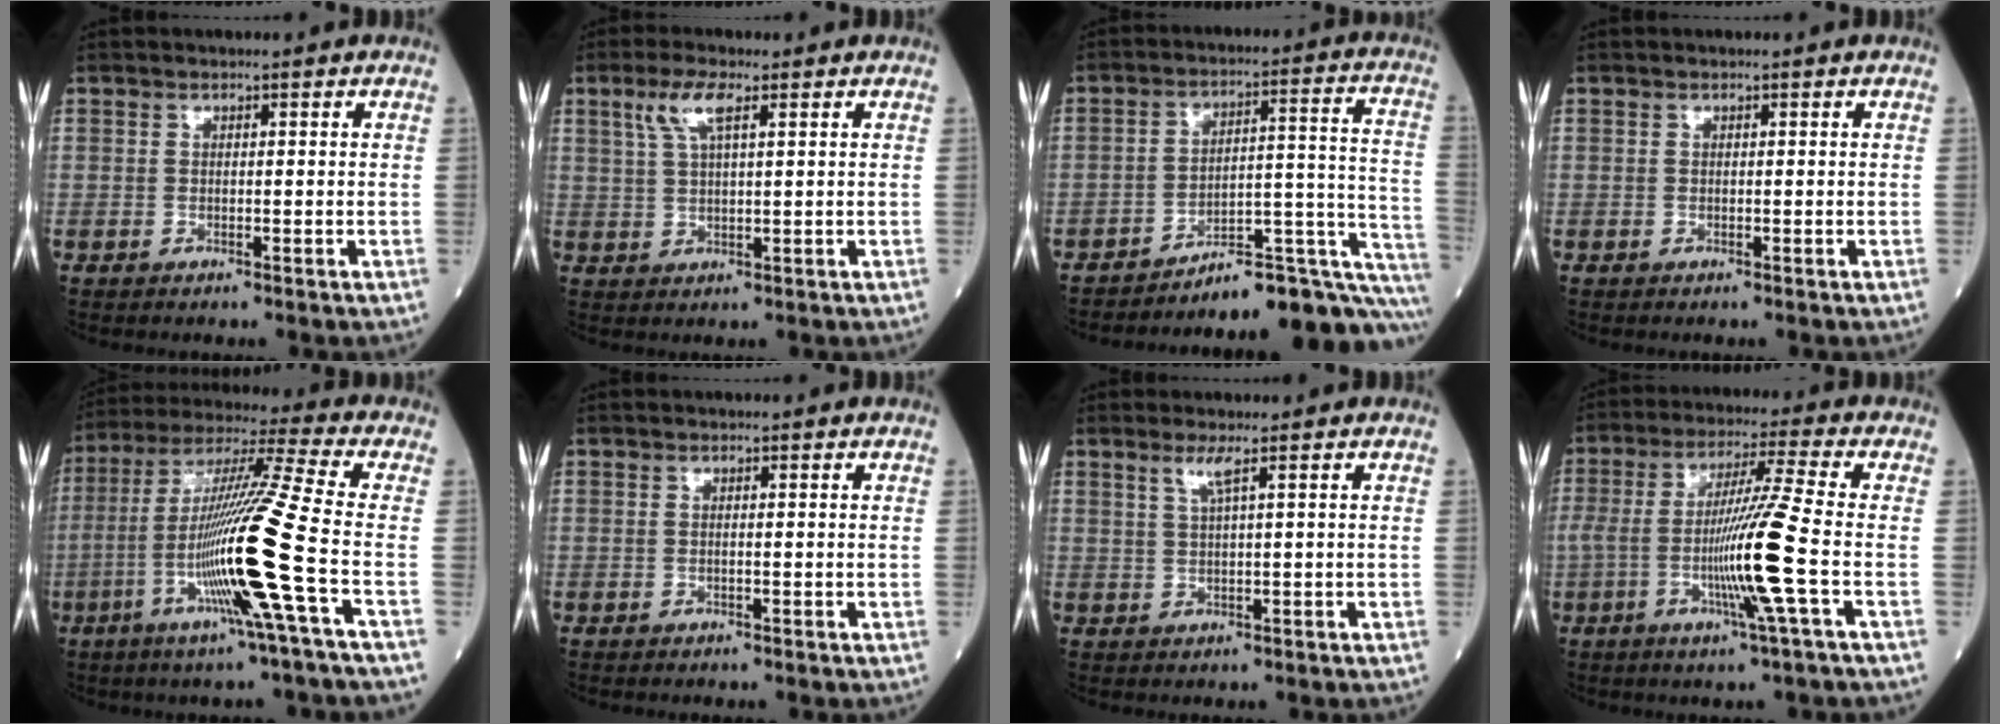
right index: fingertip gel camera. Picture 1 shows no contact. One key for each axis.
{"total": 4.8, "fx": 2.5, "fy": 0.9, "fz": 3.9, "tx": -0.090, "ty": 0.012, "tz": 0.057}
{"total": 17.7, "fx": -16.1, "fy": 0.8, "fz": 7.3, "tx": -0.033, "ty": 0.050, "tz": -0.218}
{"total": 0.0}
{"total": 17.3, "fx": -4.9, "fy": -2.5, "fz": 16.4, "tx": -0.319, "ty": -0.015, "tz": -0.100}
{"total": 0.0}
{"total": 2.1, "fx": 1.2, "fy": -0.4, "fz": 1.7, "tx": -0.042, "ty": 0.000, "tz": 0.030}
{"total": 11.3, "fx": -2.8, "fy": -2.3, "fz": 10.7, "tx": -0.211, "ty": -0.010, "tz": -0.053}